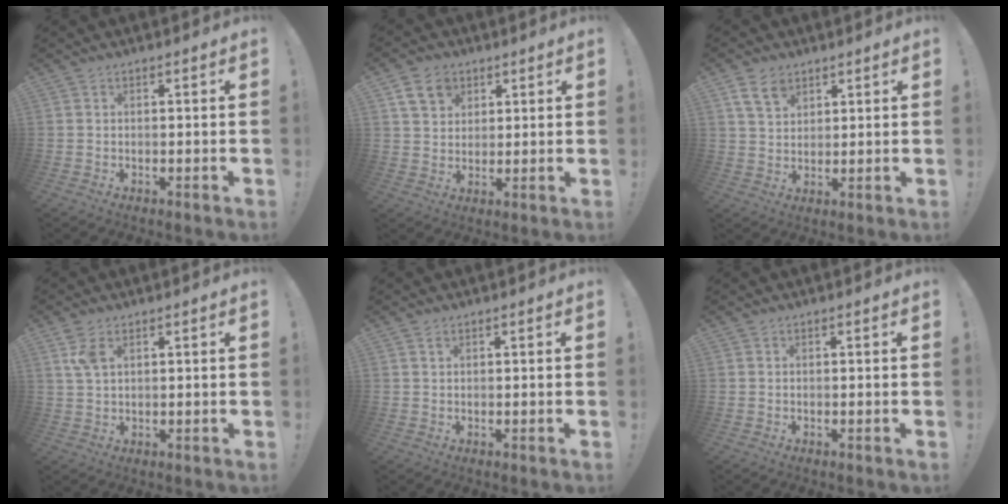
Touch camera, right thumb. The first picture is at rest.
{"total": 8.2, "force": [4.2, 6.3, 3.2], "torque": [-0.045, -0.014, 0.082]}
{"total": 7.3, "force": [4.4, 4.7, 3.4], "torque": [-0.060, -0.013, 0.086]}
{"total": 4.8, "force": [2.4, 2.1, 3.5], "torque": [-0.064, -0.005, 0.044]}
{"total": 0.9, "force": [0.5, 0.3, 0.6], "torque": [-0.008, -0.001, 0.009]}
{"total": 0.0}